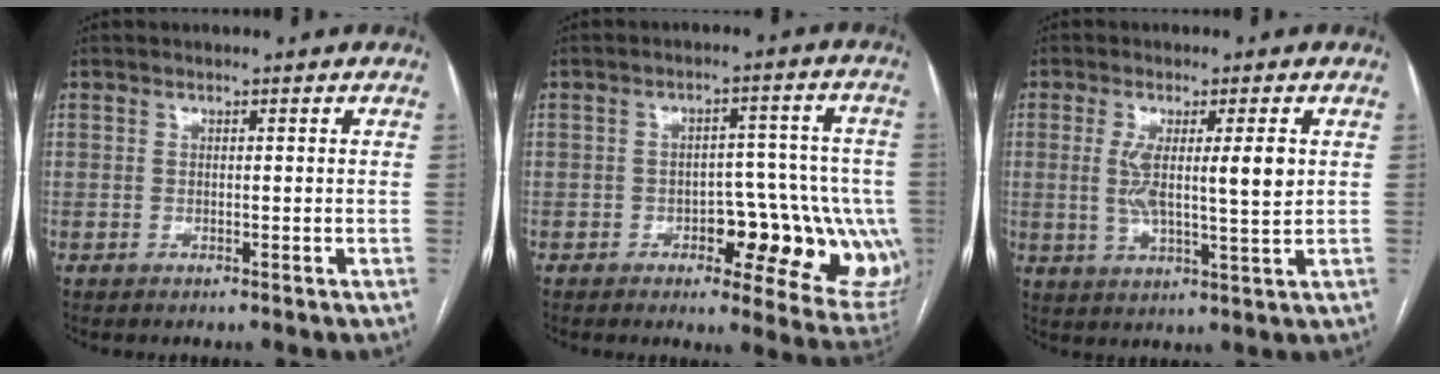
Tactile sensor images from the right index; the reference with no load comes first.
{"total": 15.0, "force": [-4.2, 6.4, 12.9], "torque": [-0.095, 0.021, -0.041]}
{"total": 8.0, "force": [1.3, 0.9, 7.9], "torque": [-0.141, 0.000, 0.024]}